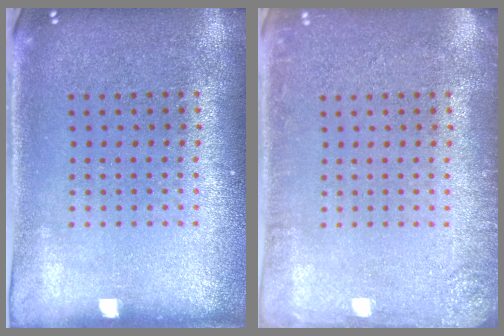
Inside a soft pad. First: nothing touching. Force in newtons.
{"total": 1.7, "press": 1.7, "slide": 0.3}